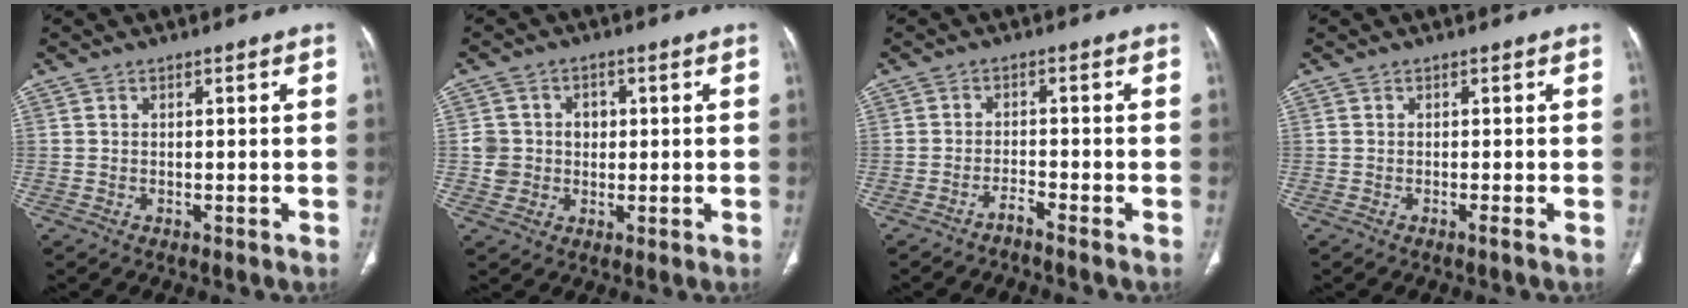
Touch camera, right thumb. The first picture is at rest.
{"total": 5.9, "force": [0.4, 5.7, 1.7], "torque": [0.005, 0.008, 0.007]}
{"total": 1.8, "force": [-1.7, -0.3, 0.7], "torque": [-0.021, 0.013, -0.034]}
{"total": 0.5, "force": [-0.3, -0.1, 0.4], "torque": [-0.009, -0.002, -0.006]}